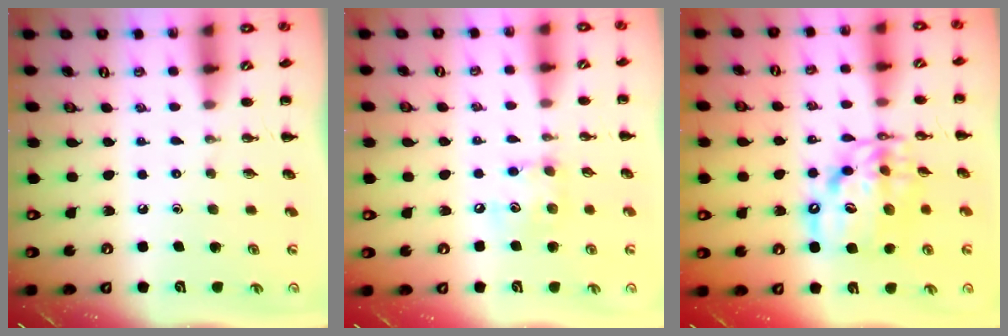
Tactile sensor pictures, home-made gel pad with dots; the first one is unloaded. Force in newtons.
{"total": 7.6, "press": 7.5, "slide": 0.6}
{"total": 13.8, "press": 13.3, "slide": 3.8}